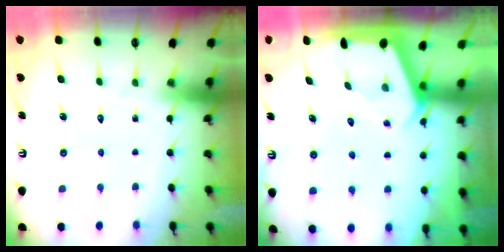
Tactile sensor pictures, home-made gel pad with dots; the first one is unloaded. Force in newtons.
{"total": 2.5, "press": 2.5, "slide": 0.3}